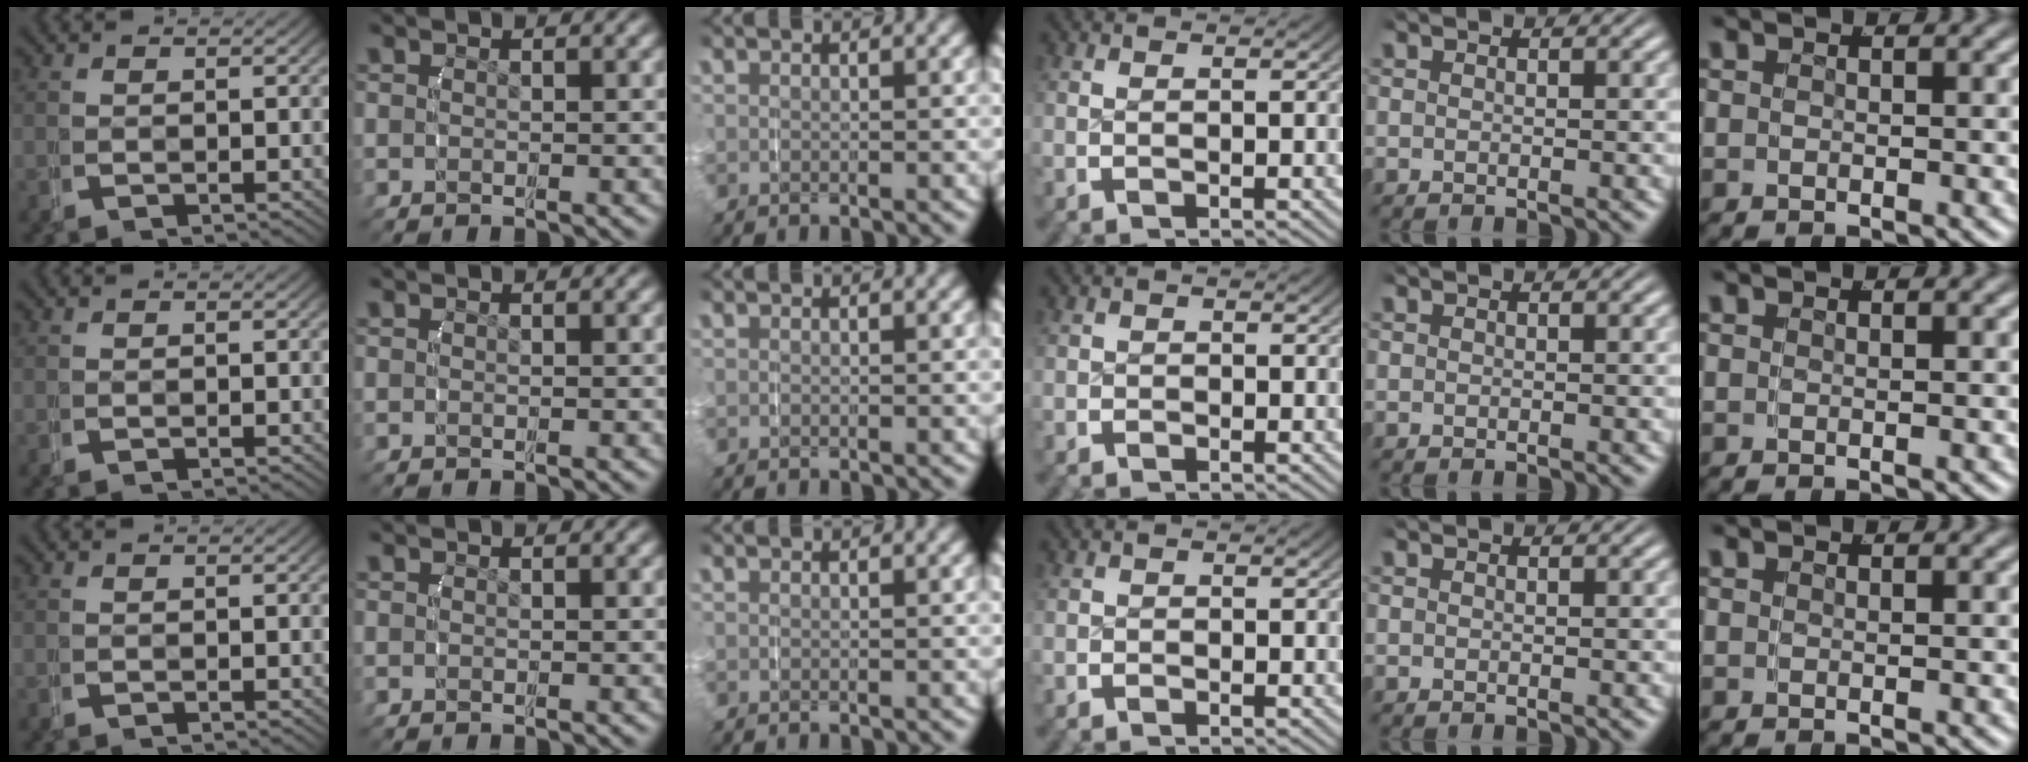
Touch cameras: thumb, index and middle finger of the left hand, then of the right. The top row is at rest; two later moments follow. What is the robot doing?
{"motion": "grasp_and_lifting", "object": "router"}